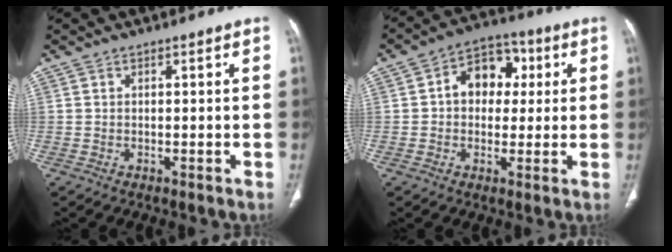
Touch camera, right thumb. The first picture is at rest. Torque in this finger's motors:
{"motor_torque": [0.56, 2.07, 0.60, 0.38, 0.01]}